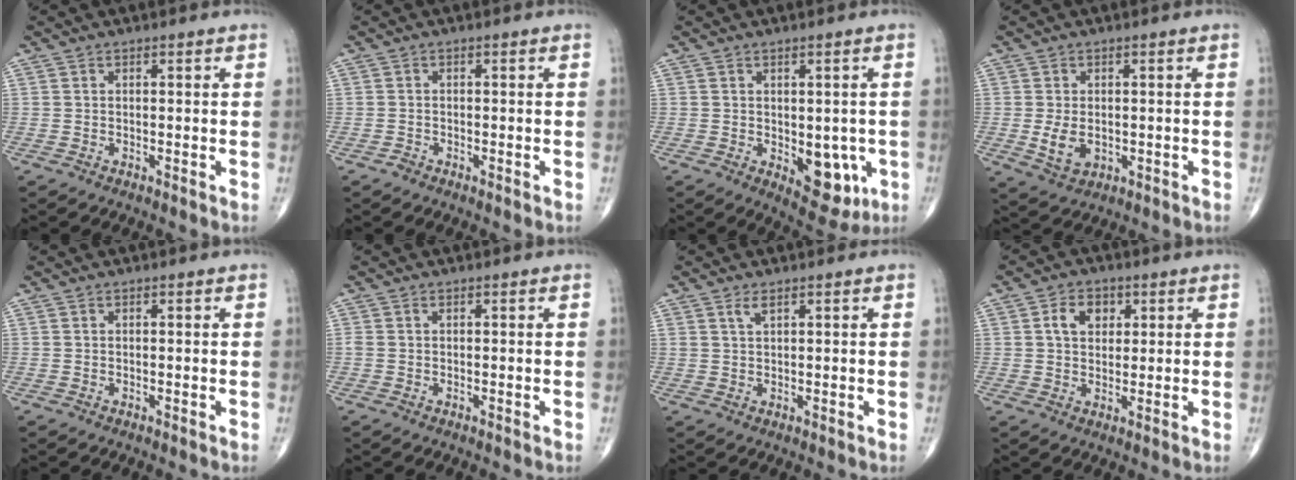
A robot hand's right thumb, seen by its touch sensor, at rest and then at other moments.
{"total": 0.7, "force": [-0.6, 0.4, 0.1], "torque": [-0.001, 0.001, -0.017]}
{"total": 8.6, "force": [-2.0, 4.9, 6.8], "torque": [-0.048, -0.006, -0.014]}
{"total": 4.8, "force": [-0.6, 3.2, 3.5], "torque": [-0.060, -0.009, -0.002]}
{"total": 0.0}
{"total": 0.5, "force": [0.1, 0.3, 0.4], "torque": [-0.011, 0.007, 0.005]}
{"total": 1.7, "force": [1.1, 0.6, 1.2], "torque": [-0.025, -0.002, 0.024]}
{"total": 5.4, "force": [1.7, 3.9, 3.3], "torque": [-0.037, 0.000, 0.026]}